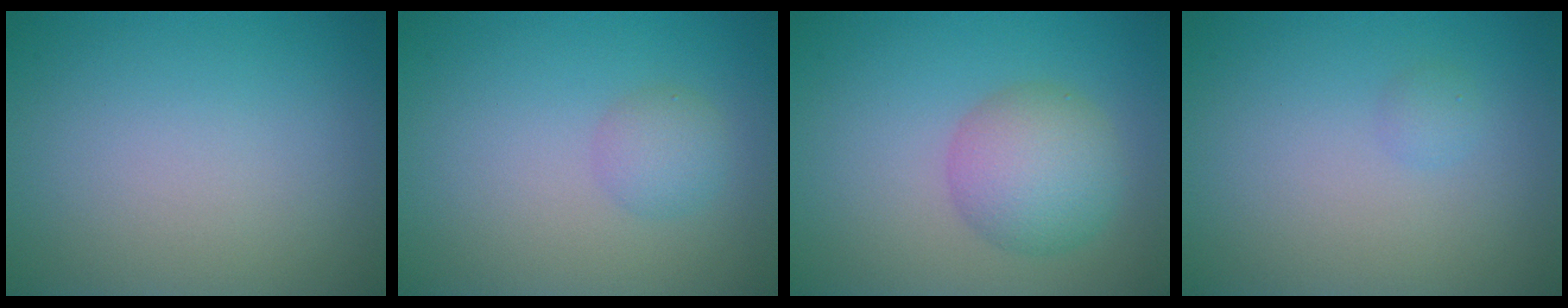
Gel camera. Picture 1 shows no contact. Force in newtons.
{"total": 1.9, "press": 1.9, "slide": 0.1}
{"total": 4.8, "press": 4.8, "slide": 0.2}
{"total": 0.7, "press": 0.7, "slide": 0.0}